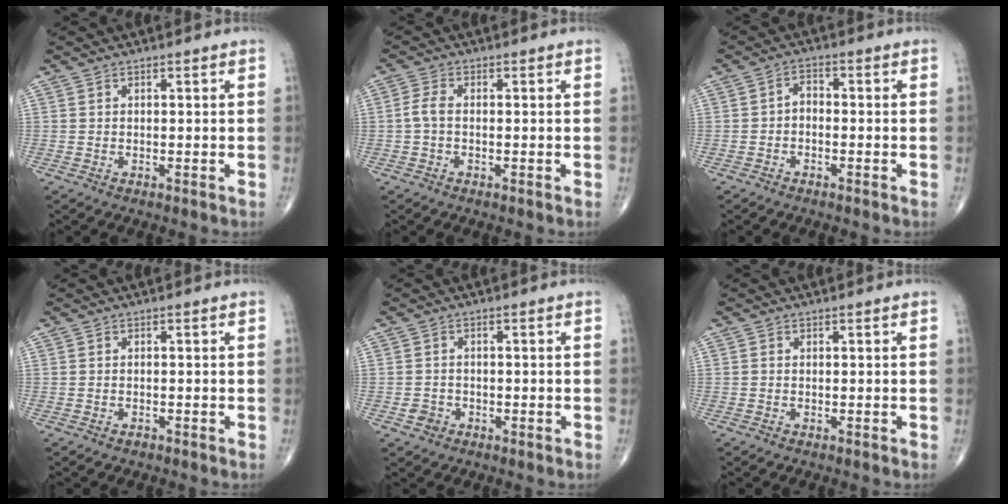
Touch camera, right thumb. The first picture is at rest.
{"total": 2.6, "force": [-0.4, 1.3, 2.3], "torque": [-0.052, 0.002, -0.015]}
{"total": 2.5, "force": [-0.9, 1.5, 1.7], "torque": [-0.018, 0.019, -0.026]}
{"total": 0.6, "force": [-0.5, 0.4, 0.2], "torque": [-0.005, 0.002, -0.008]}
{"total": 2.3, "force": [-0.9, 2.0, 0.6], "torque": [-0.005, 0.010, -0.014]}
{"total": 0.0}